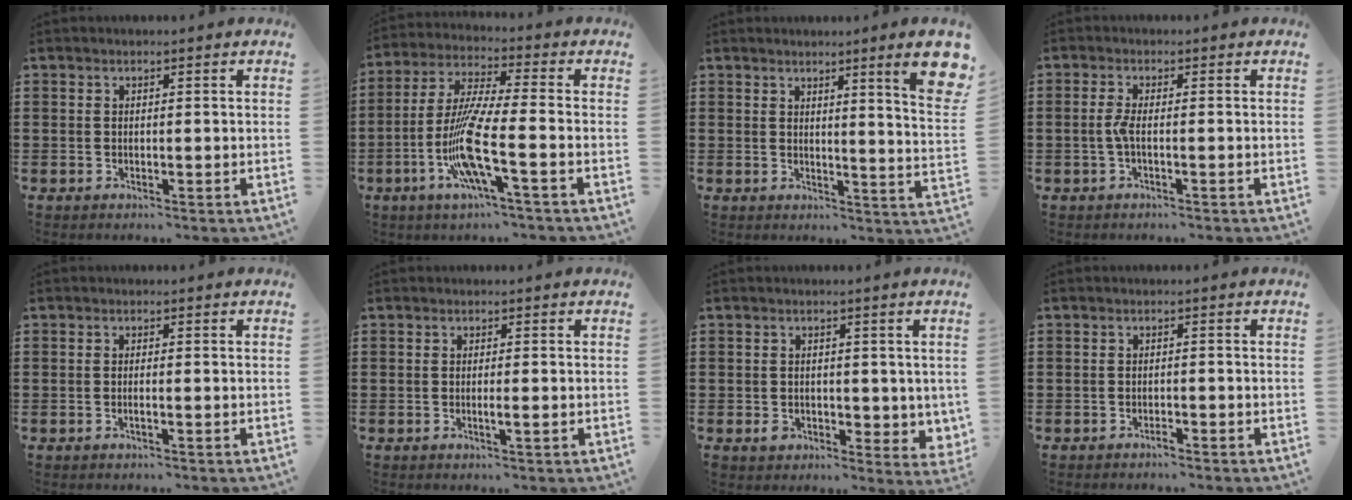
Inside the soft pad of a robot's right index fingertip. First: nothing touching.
{"total": 11.4, "force": [-4.2, 1.1, 10.5], "torque": [-0.227, -0.017, -0.085]}
{"total": 7.2, "force": [4.0, -0.1, 6.0], "torque": [-0.092, -0.022, 0.060]}
{"total": 2.6, "force": [-0.7, 0.4, 2.5], "torque": [-0.069, -0.008, -0.020]}
{"total": 0.9, "force": [-0.4, -0.1, 0.8], "torque": [-0.014, -0.004, -0.007]}
{"total": 1.5, "force": [-0.4, 0.0, 1.4], "torque": [-0.024, -0.003, -0.008]}
{"total": 3.3, "force": [0.3, 2.8, 1.6], "torque": [-0.029, 0.007, 0.005]}
{"total": 1.0, "force": [-0.9, 0.1, 0.4], "torque": [-0.009, -0.001, -0.018]}